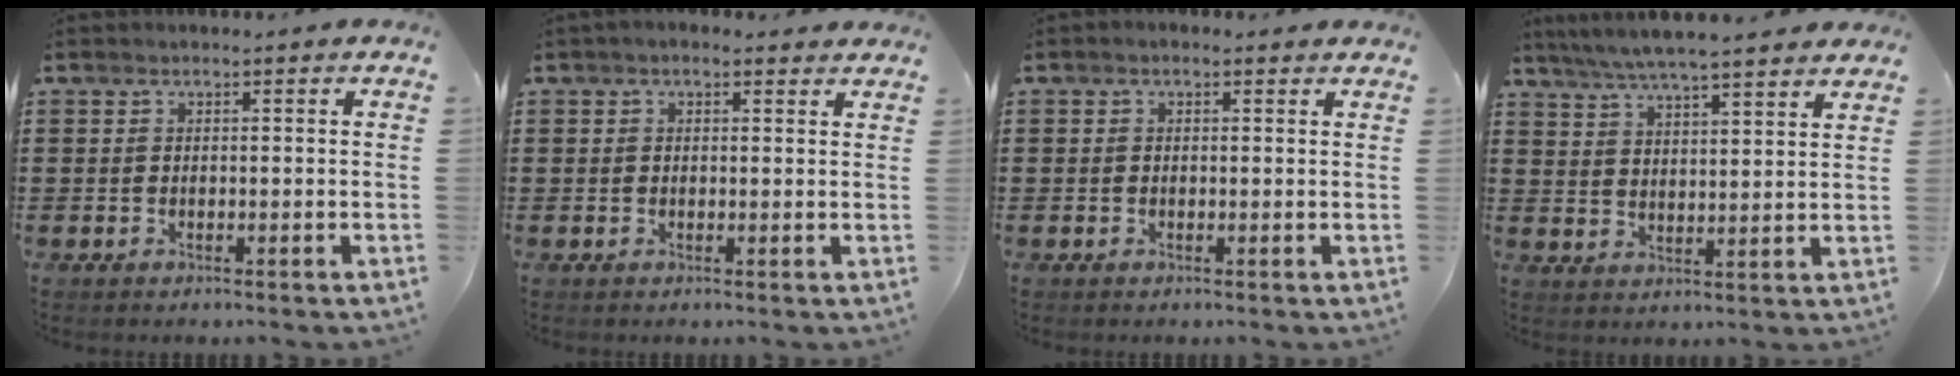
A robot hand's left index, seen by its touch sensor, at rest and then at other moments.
{"total": 1.4, "force": [0.9, 0.8, 0.7], "torque": [-0.016, 0.007, 0.016]}
{"total": 0.8, "force": [0.1, 0.7, 0.4], "torque": [-0.009, 0.006, 0.002]}
{"total": 5.5, "force": [5.1, 0.2, 2.0], "torque": [-0.058, -0.020, 0.090]}